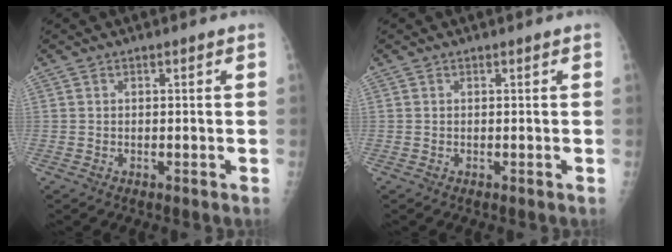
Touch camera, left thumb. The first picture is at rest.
{"total": 0.0}